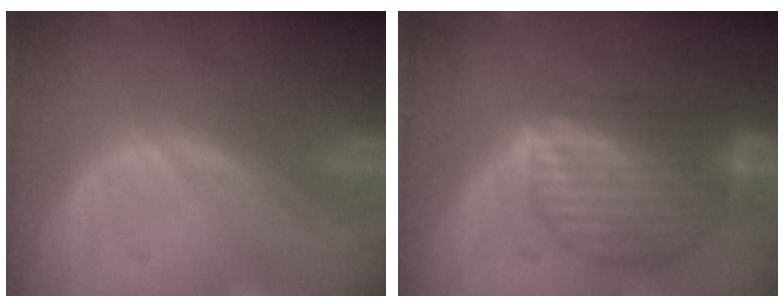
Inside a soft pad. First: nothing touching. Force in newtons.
{"total": 8.7, "press": 7.6, "slide": 4.1}